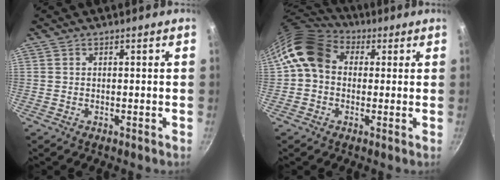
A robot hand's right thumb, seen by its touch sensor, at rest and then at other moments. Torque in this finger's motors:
{"motor_torque": [0.09, 0.48, 0.14, -0.12, 0.18]}